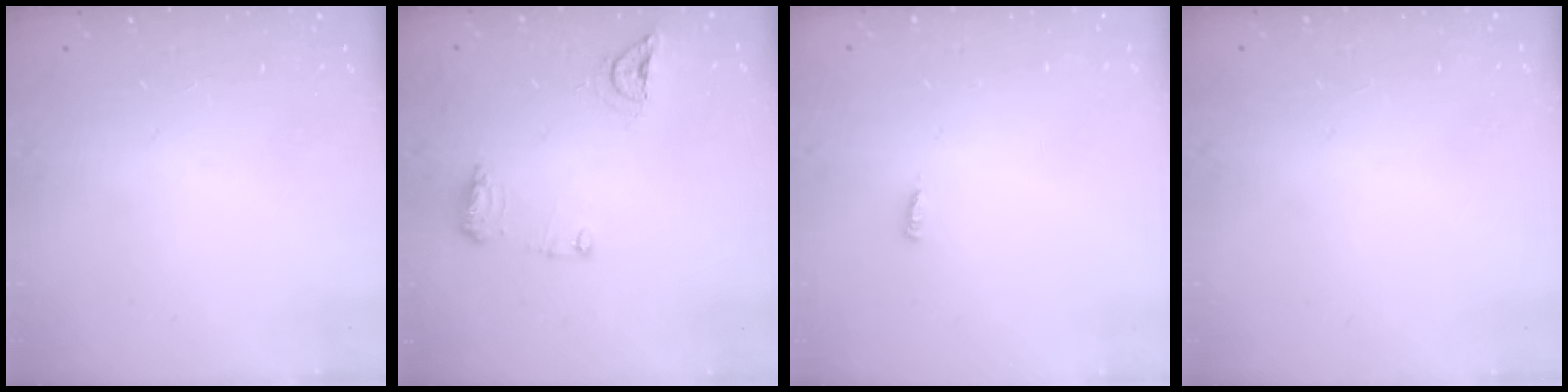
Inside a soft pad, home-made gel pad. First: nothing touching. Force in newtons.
{"total": 8.5, "press": 8.5, "slide": 0.1}
{"total": 3.0, "press": 3.0, "slide": 0.0}
{"total": 1.1, "press": 0.8, "slide": 0.7}